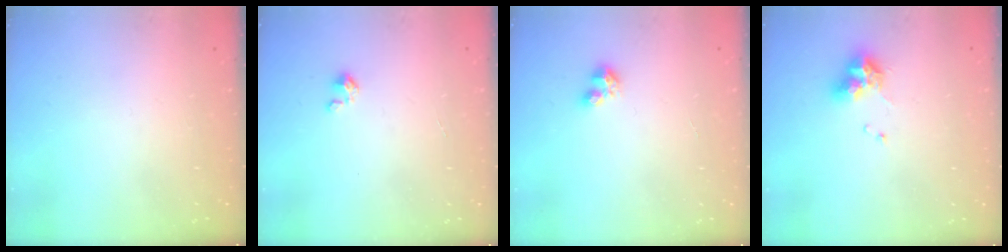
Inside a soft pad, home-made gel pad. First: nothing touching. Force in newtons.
{"total": 0.0}
{"total": 4.6, "press": 4.6, "slide": 0.4}
{"total": 8.6, "press": 8.5, "slide": 0.6}